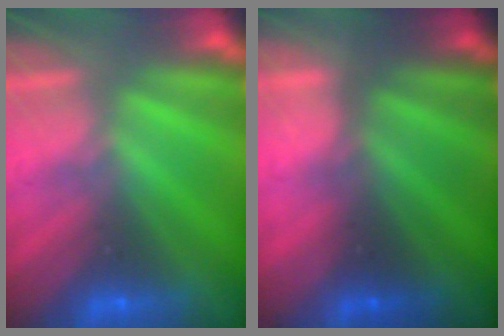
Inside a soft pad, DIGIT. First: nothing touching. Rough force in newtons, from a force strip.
{"total": 1.9}